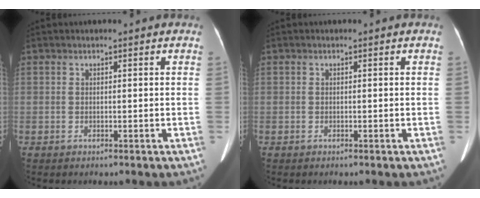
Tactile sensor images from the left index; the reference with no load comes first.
{"total": 0.0}